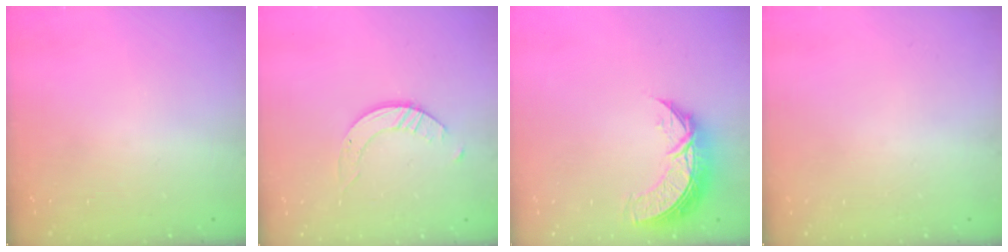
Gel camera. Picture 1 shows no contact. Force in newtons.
{"total": 2.9, "press": 2.9, "slide": 0.3}
{"total": 9.2, "press": 9.2, "slide": 0.6}
{"total": 0.0}